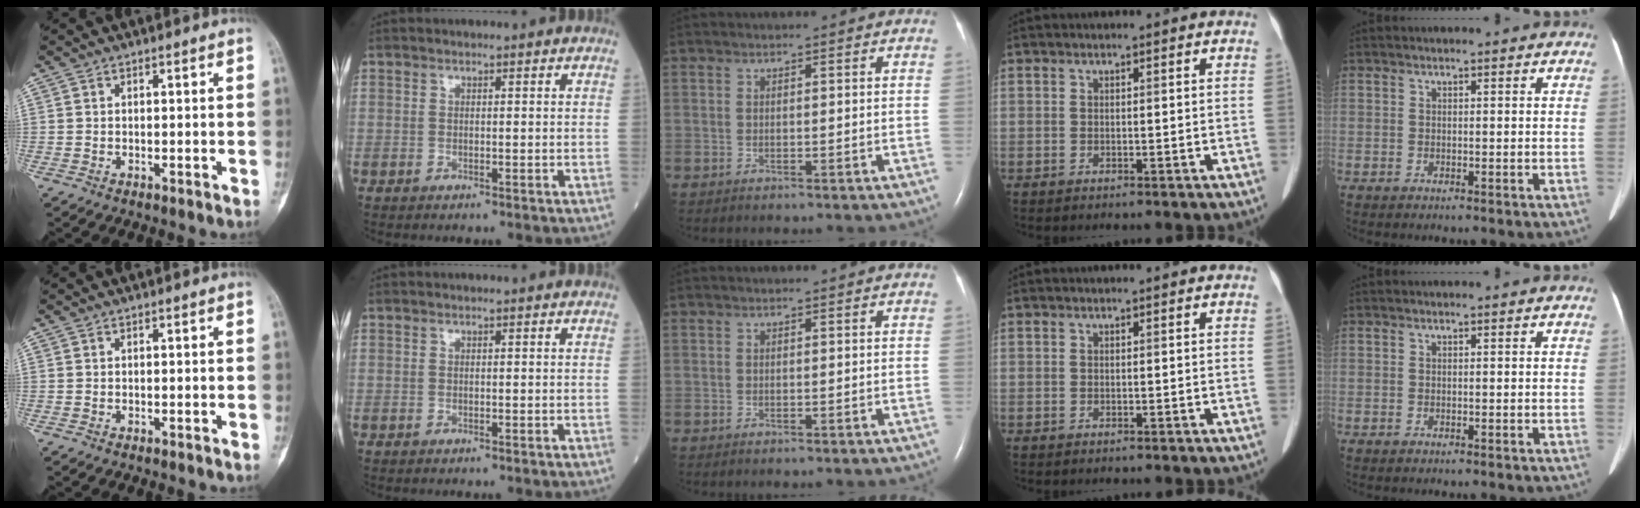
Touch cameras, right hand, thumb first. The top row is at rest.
{}